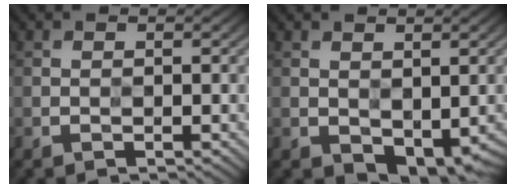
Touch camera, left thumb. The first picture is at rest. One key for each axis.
{"total": 4.0, "fx": -0.9, "fy": 2.4, "fz": 3.1, "tx": -0.050, "ty": -0.012, "tz": -0.008}